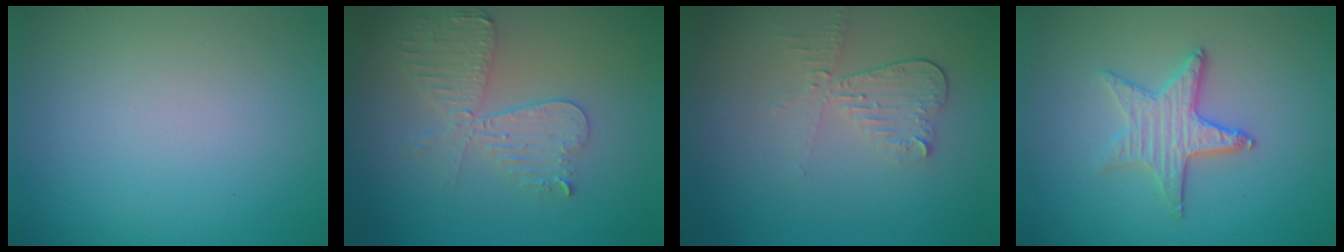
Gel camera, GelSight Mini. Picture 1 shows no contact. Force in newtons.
{"total": 4.4, "press": 3.8, "slide": 2.1}
{"total": 3.0, "press": 2.6, "slide": 1.4}
{"total": 3.2, "press": 2.8, "slide": 1.5}